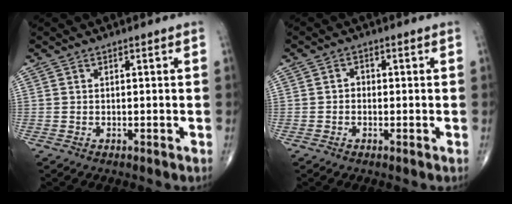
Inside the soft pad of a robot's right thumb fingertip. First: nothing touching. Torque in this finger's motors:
{"motor_torque": [-0.24, -0.03, 0.13, 0.15, 0.07]}